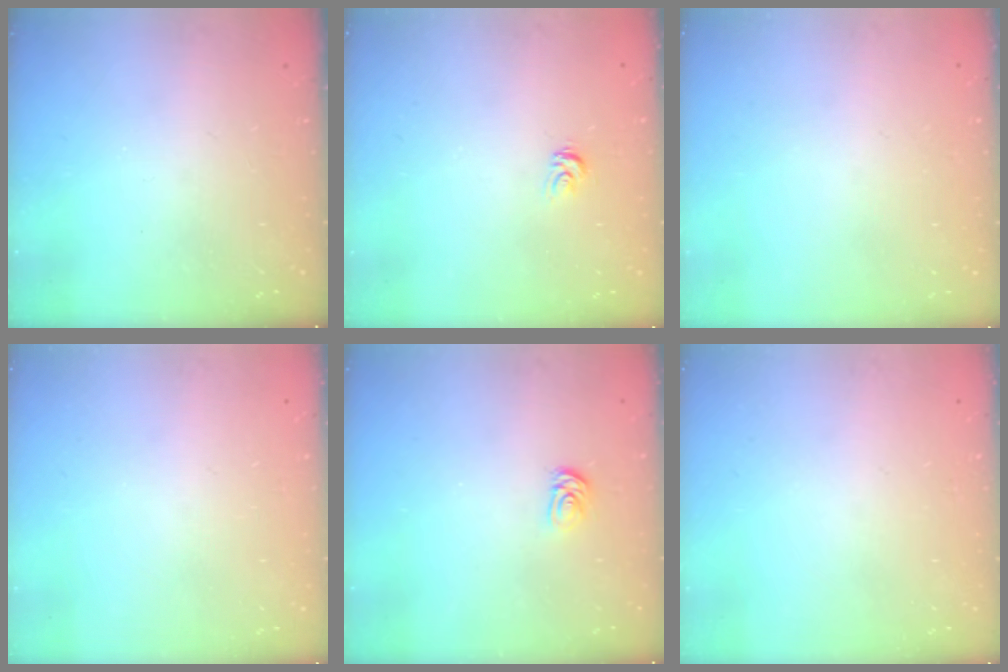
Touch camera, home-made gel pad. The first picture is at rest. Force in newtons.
{"total": 3.2, "press": 3.2, "slide": 0.1}
{"total": 0.0}
{"total": 0.0}
{"total": 2.6, "press": 2.6, "slide": 0.3}
{"total": 0.0}